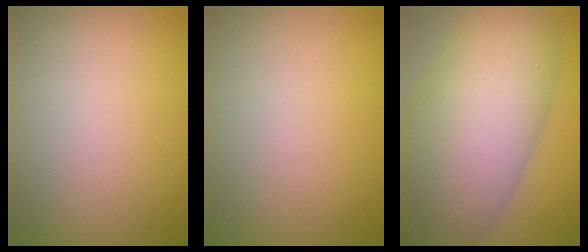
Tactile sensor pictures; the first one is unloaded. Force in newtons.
{"total": 0.0}
{"total": 11.6, "press": 11.6, "slide": 0.3}